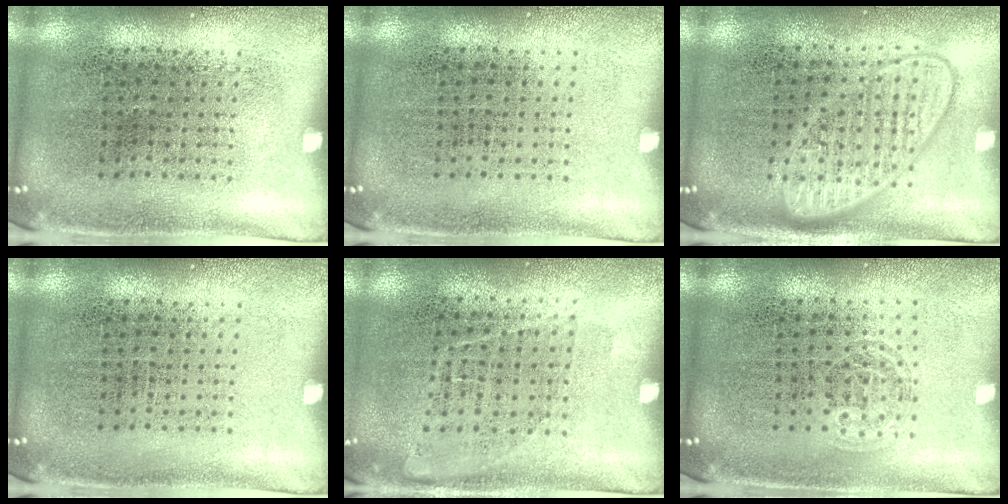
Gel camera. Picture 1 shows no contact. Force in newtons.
{"total": 0.0}
{"total": 2.6, "press": 2.6, "slide": 0.4}
{"total": 0.0}
{"total": 1.1, "press": 0.9, "slide": 0.7}
{"total": 0.9, "press": 0.6, "slide": 0.6}